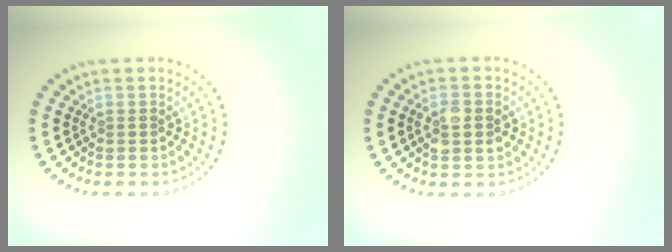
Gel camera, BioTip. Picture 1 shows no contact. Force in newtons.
{"total": 2.7, "press": 2.7, "slide": 0.2}